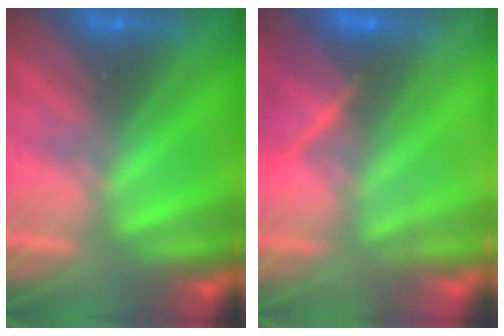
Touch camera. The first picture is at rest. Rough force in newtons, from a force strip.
{"total": 7.7}